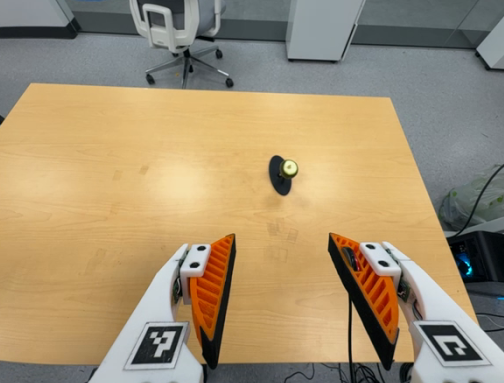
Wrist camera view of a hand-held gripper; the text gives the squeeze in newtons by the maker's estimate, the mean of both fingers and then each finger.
{"total": 0.0}